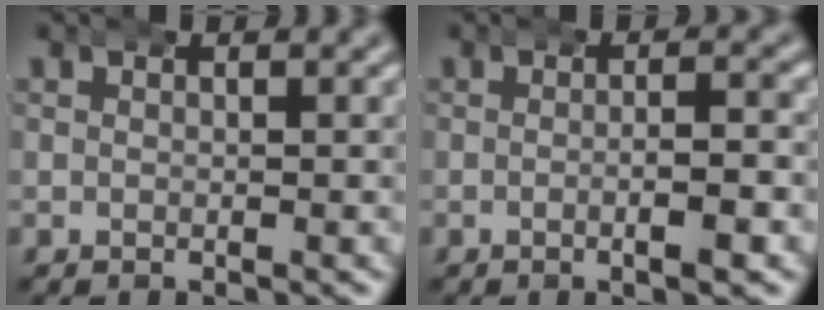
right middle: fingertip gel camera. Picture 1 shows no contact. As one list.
[{"total": 2.9, "force": [-0.7, 0.4, 2.7], "torque": [-0.036, 0.005, -0.019]}]